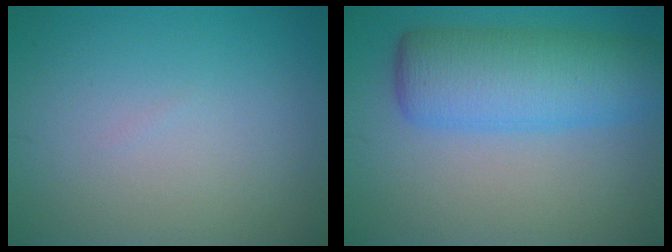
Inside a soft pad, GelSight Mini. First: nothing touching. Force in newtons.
{"total": 7.9, "press": 7.9, "slide": 0.2}